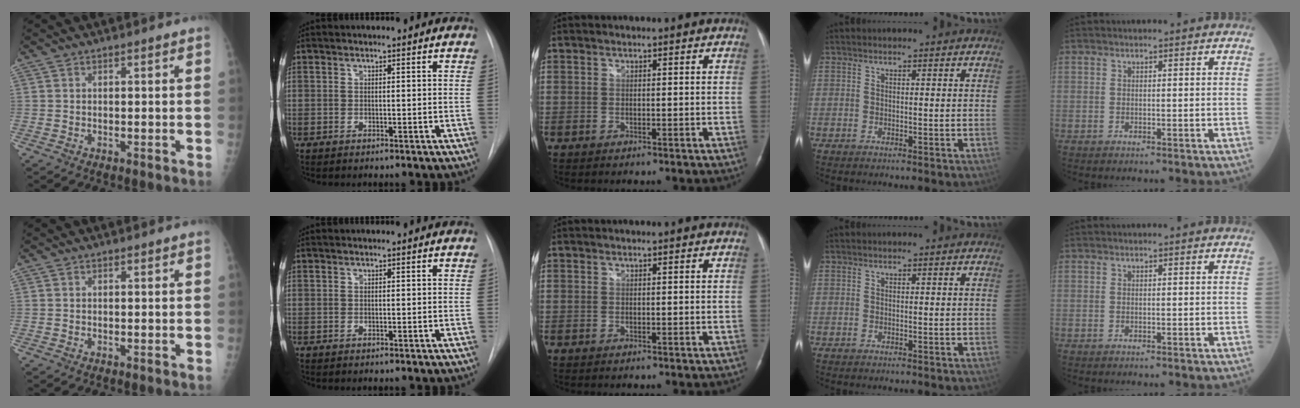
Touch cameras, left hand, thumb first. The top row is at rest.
{}